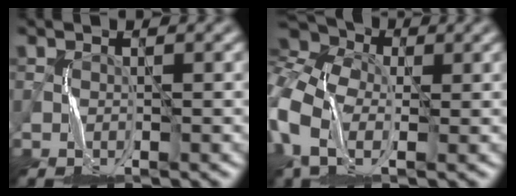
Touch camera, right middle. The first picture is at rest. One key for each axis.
{"total": 10.8, "fx": 0.8, "fy": 7.7, "fz": 7.5, "tx": -0.198, "ty": 0.003, "tz": 0.018}